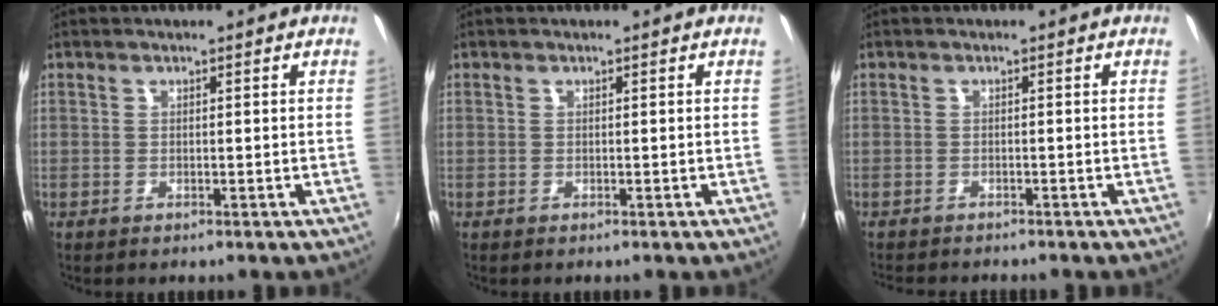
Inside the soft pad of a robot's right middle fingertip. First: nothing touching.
{"total": 0.0}
{"total": 3.1, "force": [-2.9, 0.6, 0.9], "torque": [-0.026, -0.016, -0.049]}